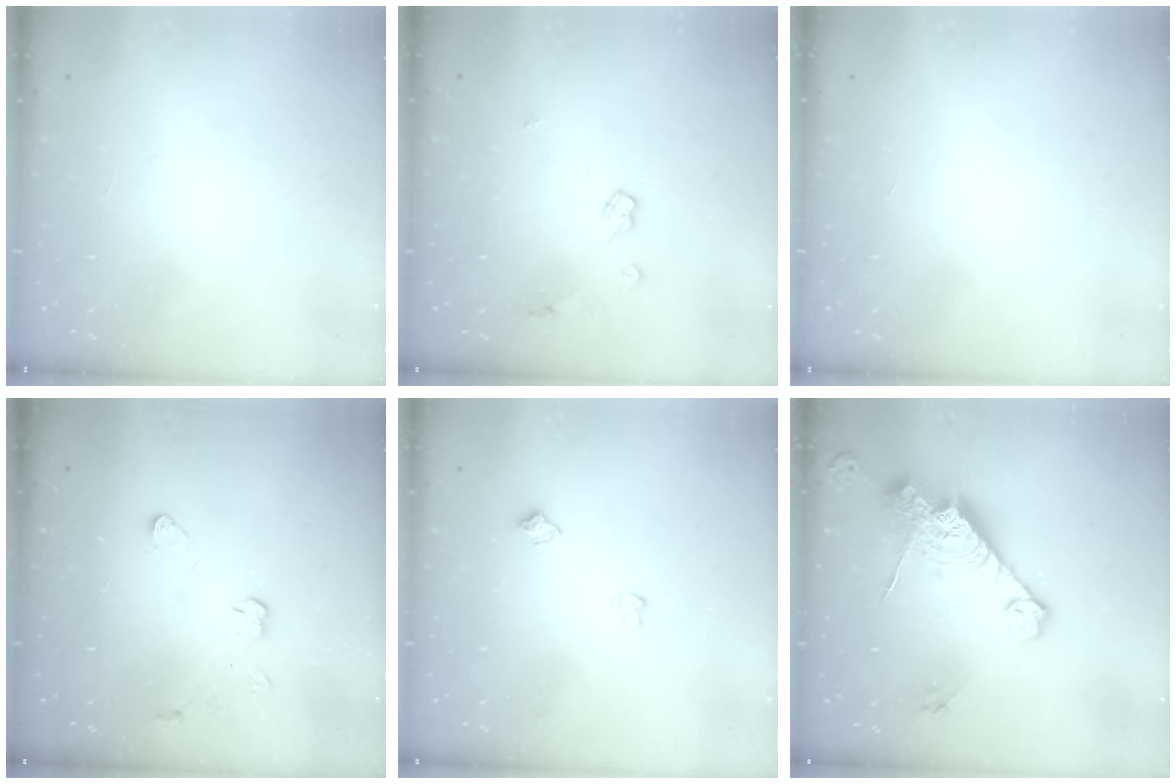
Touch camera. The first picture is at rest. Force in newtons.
{"total": 4.4, "press": 4.4, "slide": 0.5}
{"total": 0.0}
{"total": 3.8, "press": 3.7, "slide": 0.4}
{"total": 4.3, "press": 4.2, "slide": 0.7}
{"total": 16.6, "press": 16.5, "slide": 1.4}